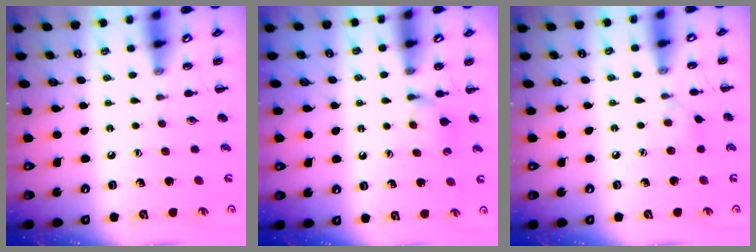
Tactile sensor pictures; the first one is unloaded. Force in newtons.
{"total": 3.6, "press": 3.4, "slide": 1.1}
{"total": 3.6, "press": 3.3, "slide": 1.5}